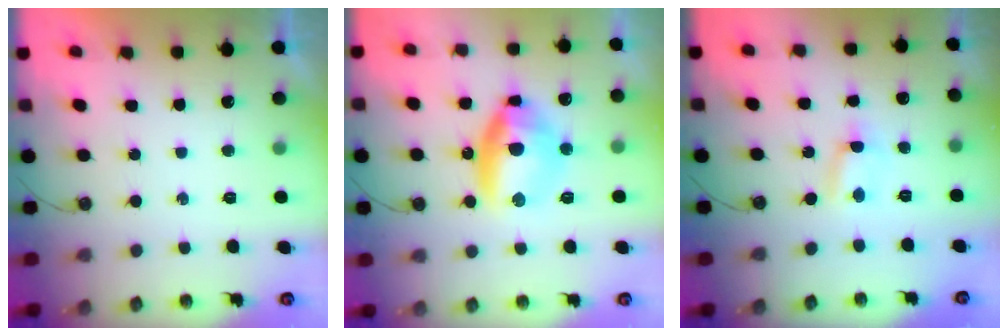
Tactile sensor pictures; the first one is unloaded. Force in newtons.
{"total": 12.2, "press": 12.1, "slide": 1.5}
{"total": 1.2, "press": 1.1, "slide": 0.6}